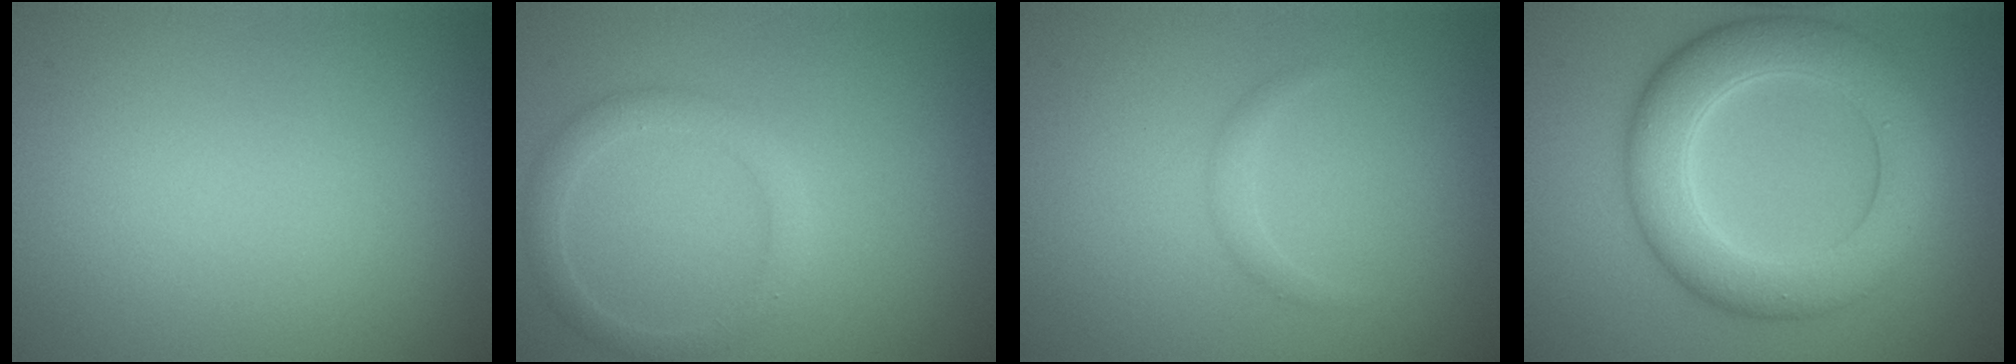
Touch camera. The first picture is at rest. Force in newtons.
{"total": 2.1, "press": 2.1, "slide": 0.1}
{"total": 0.8, "press": 0.8, "slide": 0.0}
{"total": 7.4, "press": 7.4, "slide": 0.1}